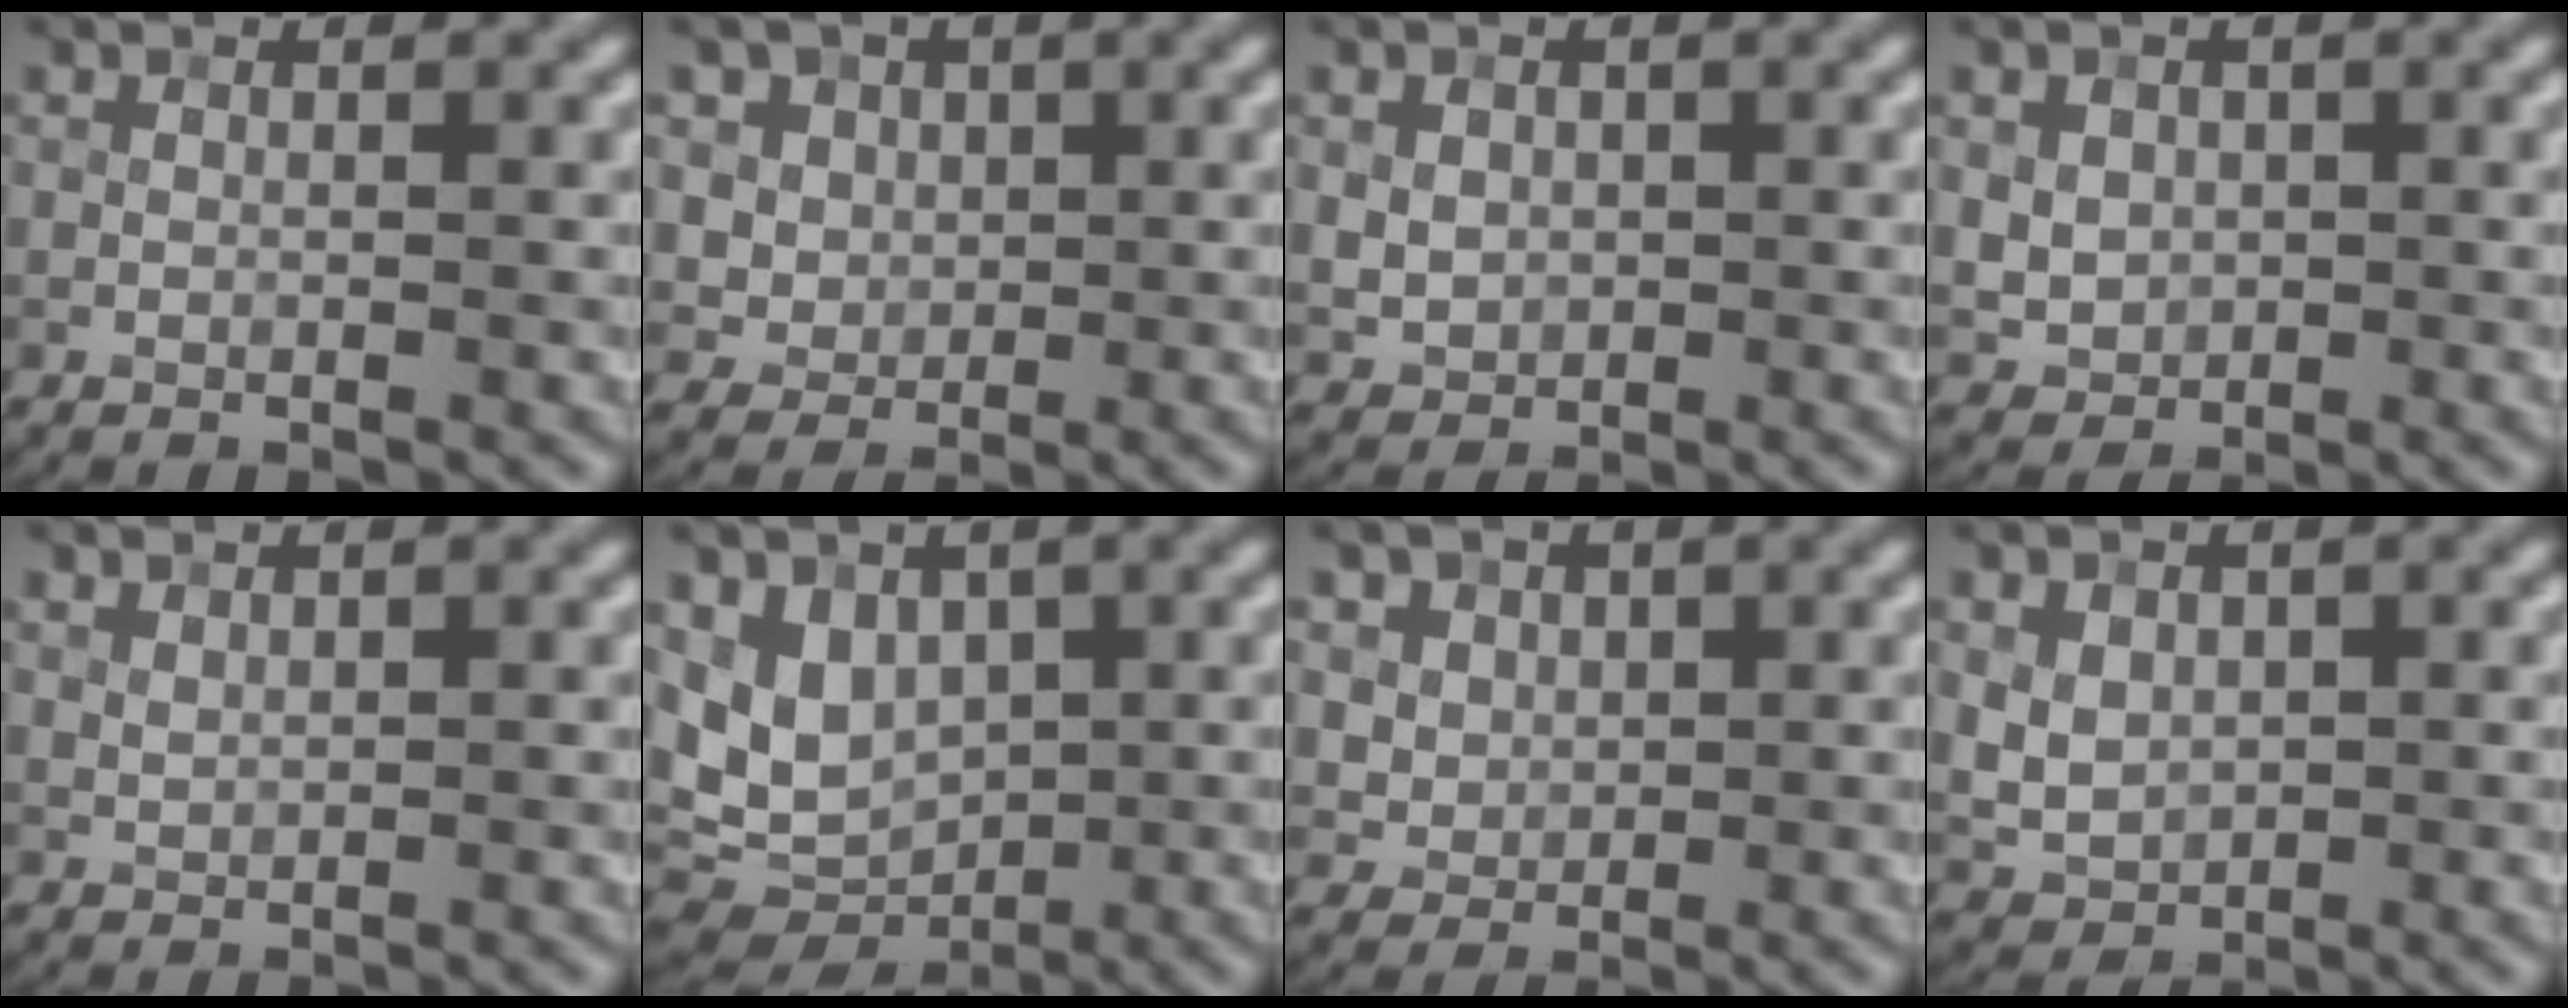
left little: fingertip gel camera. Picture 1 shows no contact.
{"total": 6.9, "force": [3.2, 5.4, 2.7], "torque": [-0.048, 0.004, 0.046]}
{"total": 2.2, "force": [0.3, 1.9, 1.0], "torque": [-0.021, -0.003, 0.009]}
{"total": 3.2, "force": [0.8, 2.6, 1.6], "torque": [-0.043, 0.007, 0.022]}
{"total": 0.9, "force": [0.7, 0.4, 0.4], "torque": [-0.014, 0.000, 0.018]}
{"total": 5.8, "force": [1.1, 4.4, 3.6], "torque": [-0.068, -0.013, 0.020]}
{"total": 5.6, "force": [2.9, 4.3, 2.1], "torque": [-0.050, -0.003, 0.053]}
{"total": 3.1, "force": [0.4, 2.5, 1.8], "torque": [-0.040, -0.005, 0.014]}